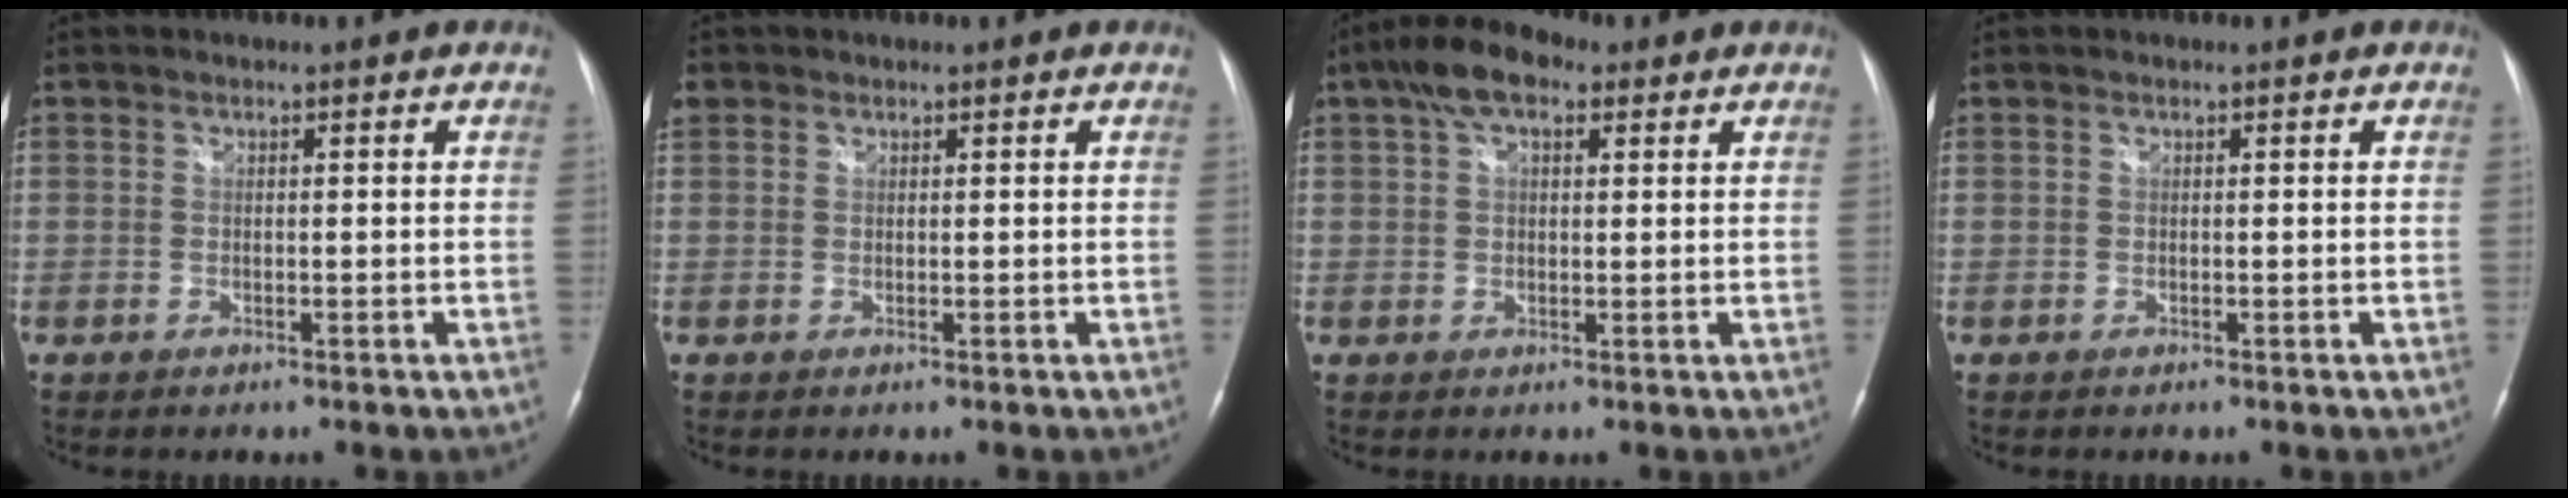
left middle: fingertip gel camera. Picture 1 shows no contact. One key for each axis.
{"total": 2.3, "fx": 1.2, "fy": 1.9, "fz": 0.5, "tx": -0.015, "ty": 0.017, "tz": 0.025}
{"total": 7.0, "fx": 3.7, "fy": 3.4, "fz": 4.9, "tx": -0.095, "ty": 0.032, "tz": 0.064}
{"total": 0.0}